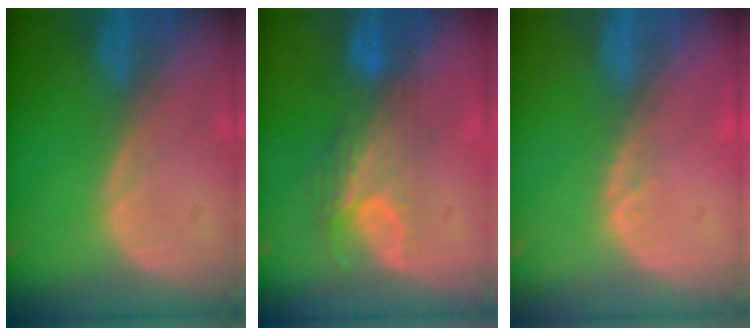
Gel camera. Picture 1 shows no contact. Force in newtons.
{"total": 7.4, "press": 6.4, "slide": 3.7}
{"total": 1.3, "press": 1.2, "slide": 0.6}